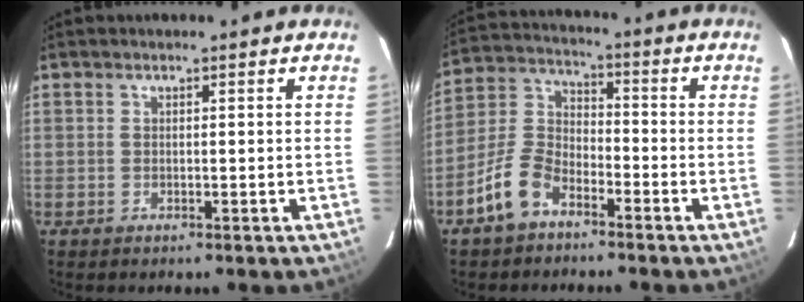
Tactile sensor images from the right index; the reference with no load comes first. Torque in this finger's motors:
{"motor_torque": [0.75, -0.76, 0.22, 0.06]}